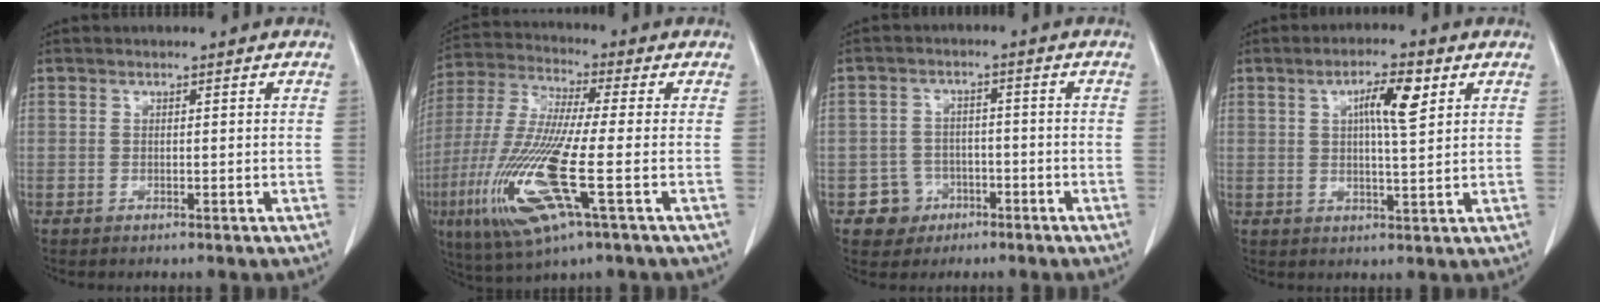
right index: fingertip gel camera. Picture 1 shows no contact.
{"total": 16.2, "force": [-4.9, 1.4, 15.4], "torque": [-0.338, -0.026, -0.095]}
{"total": 4.7, "force": [-2.4, 4.1, 0.1], "torque": [0.007, 0.017, -0.035]}
{"total": 6.1, "force": [2.2, 0.9, 5.6], "torque": [-0.096, 0.006, 0.036]}